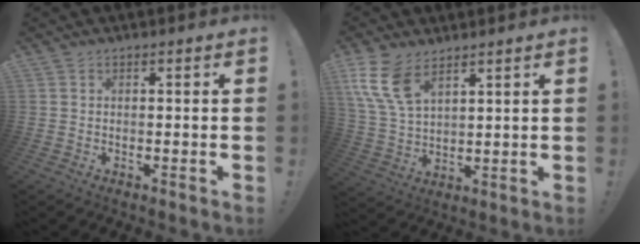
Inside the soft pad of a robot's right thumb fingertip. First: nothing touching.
{"total": 11.3, "force": [6.7, 5.9, 6.9], "torque": [-0.146, -0.026, 0.130]}